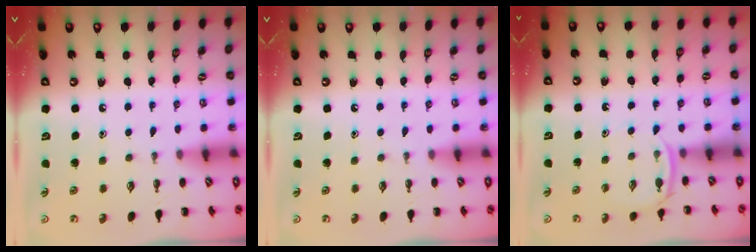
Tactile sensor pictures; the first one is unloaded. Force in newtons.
{"total": 0.0}
{"total": 3.4, "press": 3.1, "slide": 1.2}